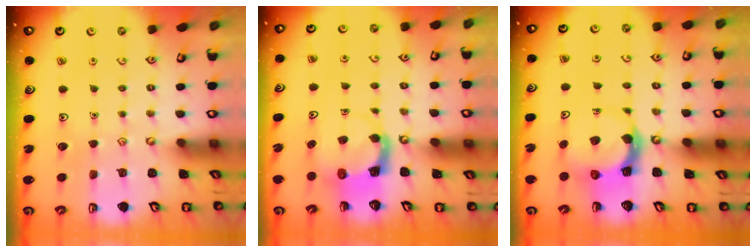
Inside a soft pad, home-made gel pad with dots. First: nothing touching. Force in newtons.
{"total": 3.9, "press": 3.9, "slide": 0.3}
{"total": 5.1, "press": 5.0, "slide": 0.7}